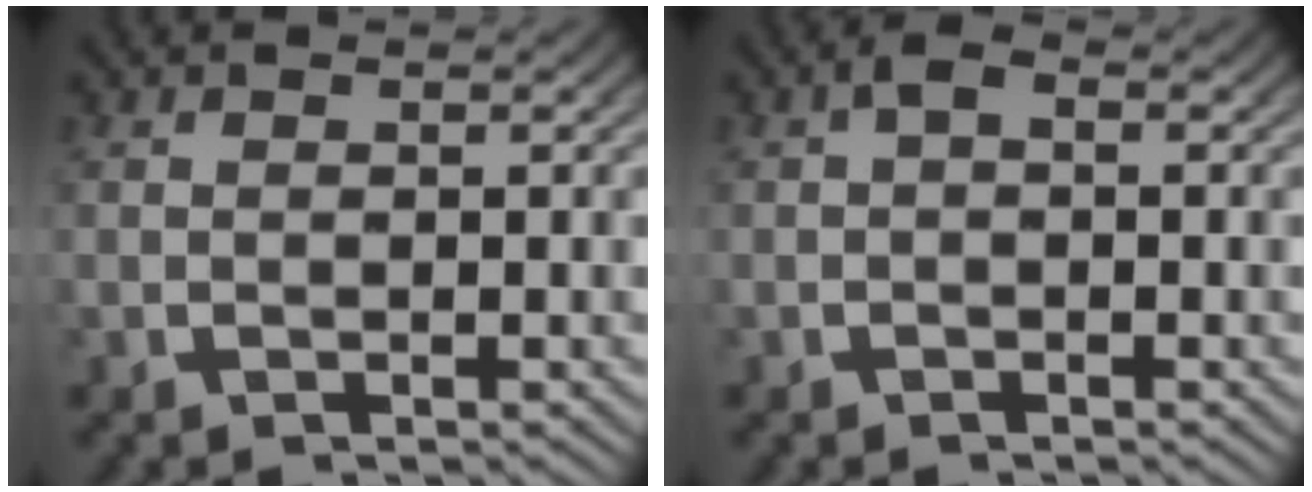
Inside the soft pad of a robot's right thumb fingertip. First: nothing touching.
{"total": 1.4, "force": [0.1, 0.8, 1.1], "torque": [-0.021, 0.003, -0.001]}